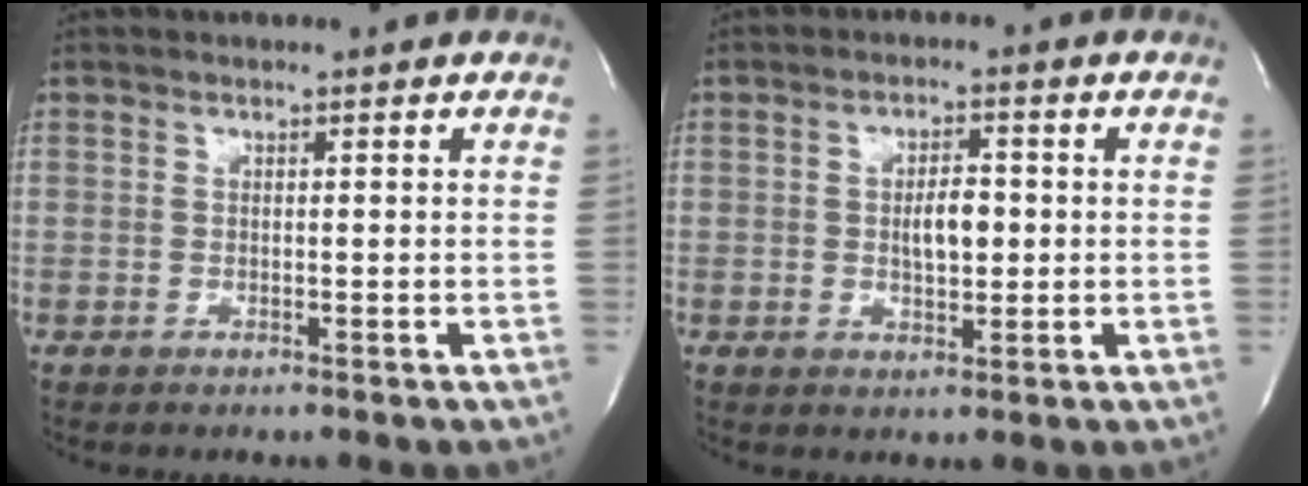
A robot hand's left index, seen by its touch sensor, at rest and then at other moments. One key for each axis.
{"total": 4.2, "fx": -0.3, "fy": 1.8, "fz": 3.8, "tx": -0.061, "ty": -0.009, "tz": -0.003}